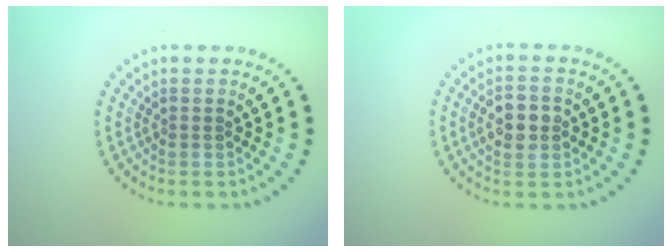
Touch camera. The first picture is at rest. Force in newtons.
{"total": 2.8, "press": 2.8, "slide": 0.1}